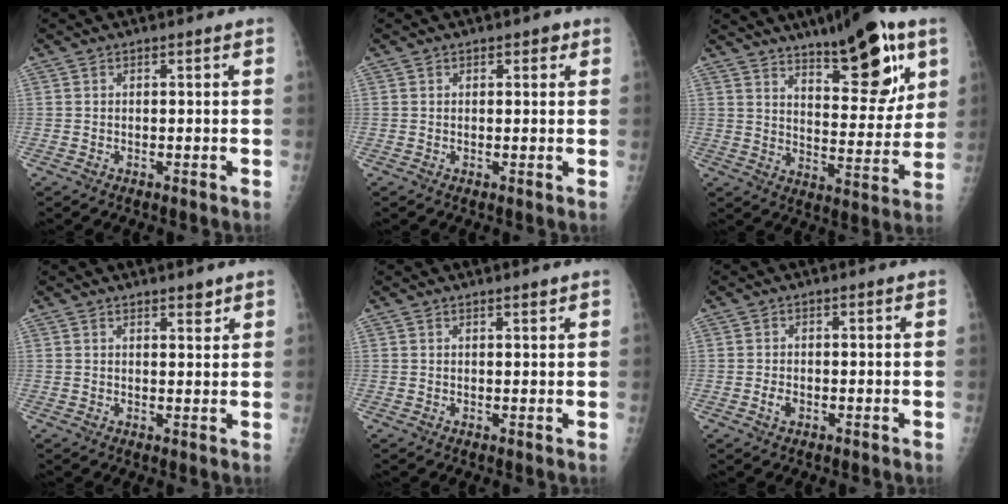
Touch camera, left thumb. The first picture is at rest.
{"total": 1.7, "force": [0.8, 1.2, 0.9], "torque": [0.004, -0.001, 0.006]}
{"total": 18.7, "force": [10.6, 6.4, 14.0], "torque": [-0.162, -0.050, 0.161]}
{"total": 2.4, "force": [1.8, 0.8, 1.3], "torque": [-0.010, -0.012, 0.026]}
{"total": 1.2, "force": [0.9, 0.3, 0.7], "torque": [-0.008, -0.006, 0.015]}
{"total": 1.7, "force": [-0.5, 1.1, 1.1], "torque": [-0.020, 0.001, -0.010]}